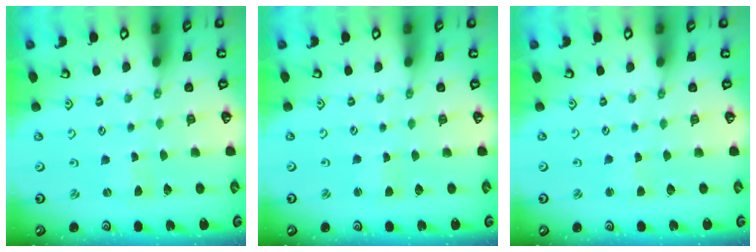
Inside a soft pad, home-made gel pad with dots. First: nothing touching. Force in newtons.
{"total": 1.3, "press": 1.2, "slide": 0.1}
{"total": 1.5, "press": 1.5, "slide": 0.2}